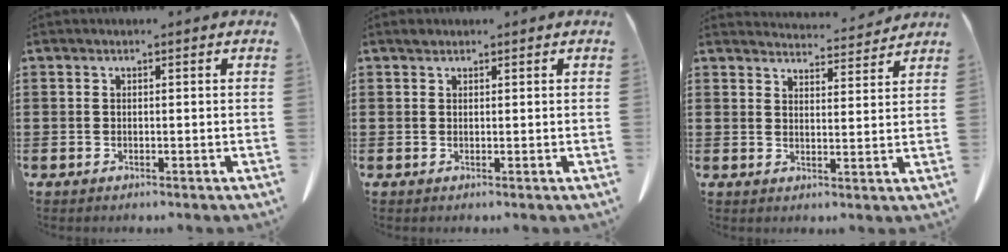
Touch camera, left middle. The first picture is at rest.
{"total": 0.6, "force": [0.5, 0.3, 0.1], "torque": [-0.005, 0.002, 0.010]}
{"total": 4.5, "force": [4.5, 0.1, 0.4], "torque": [-0.013, -0.026, 0.079]}